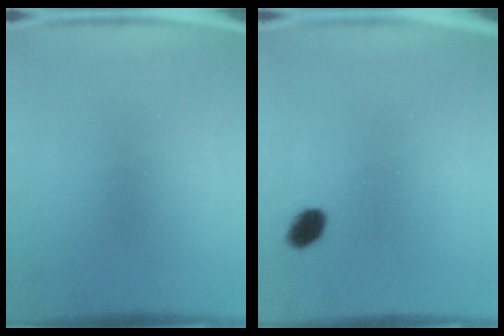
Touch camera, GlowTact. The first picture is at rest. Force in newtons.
{"total": 3.3}